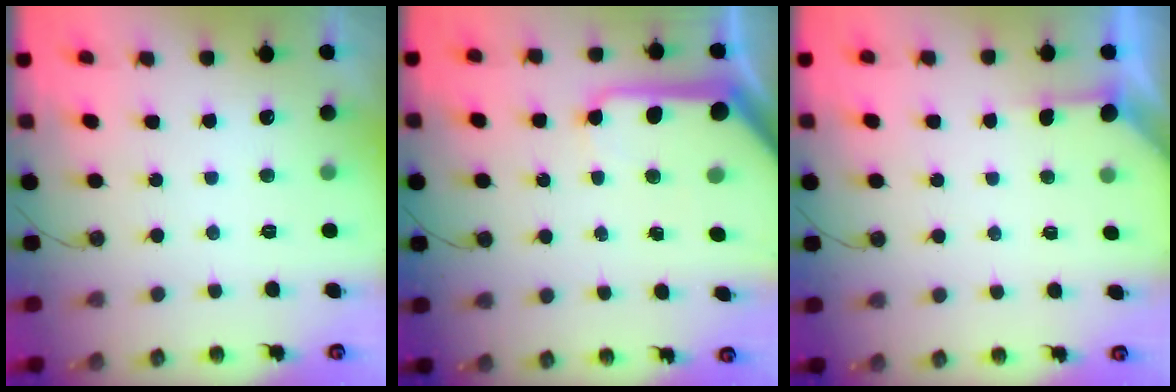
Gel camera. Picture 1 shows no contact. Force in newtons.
{"total": 13.4, "press": 13.3, "slide": 1.7}
{"total": 1.8, "press": 1.8, "slide": 0.3}